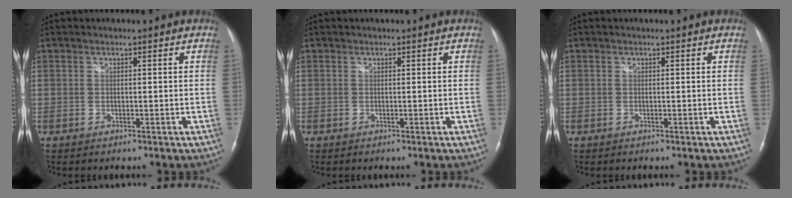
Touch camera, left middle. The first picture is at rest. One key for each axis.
{"total": 0.0}
{"total": 0.0}